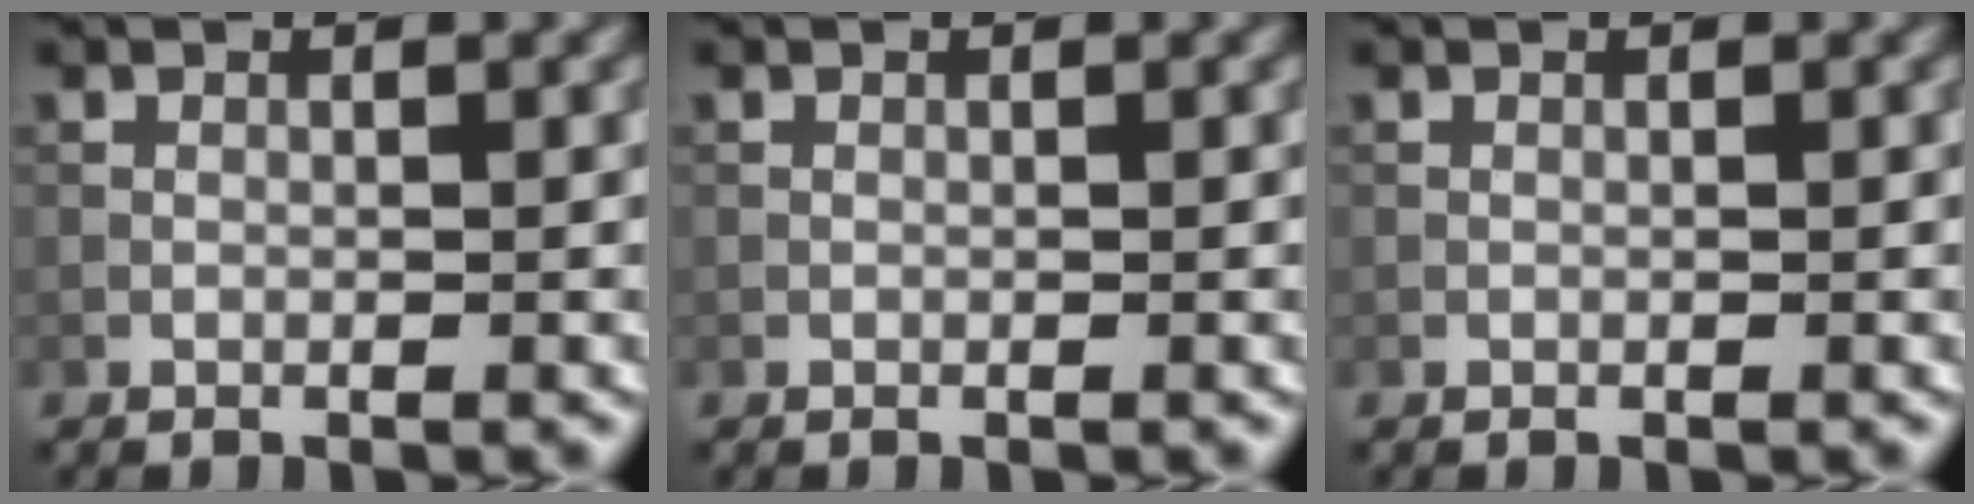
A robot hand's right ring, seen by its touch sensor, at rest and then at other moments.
{"total": 0.0}
{"total": 0.0}